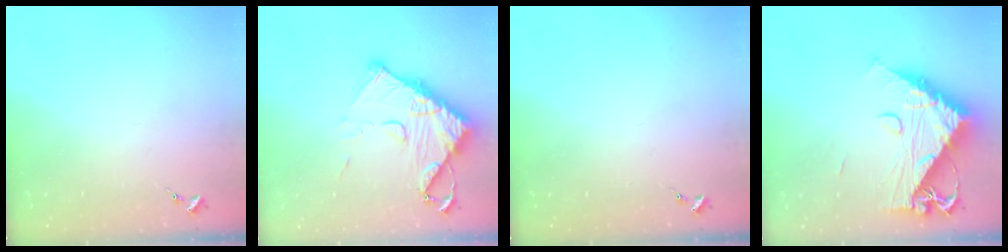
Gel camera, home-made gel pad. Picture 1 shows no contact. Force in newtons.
{"total": 14.0, "press": 13.9, "slide": 1.3}
{"total": 0.0}
{"total": 15.5, "press": 15.5, "slide": 1.5}